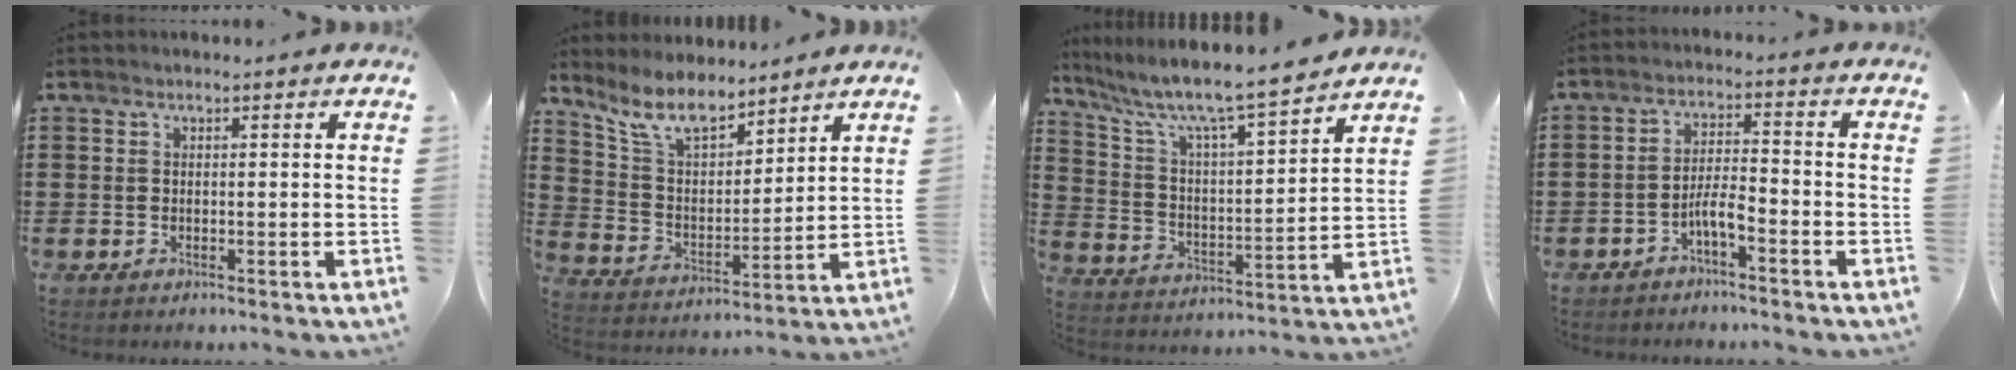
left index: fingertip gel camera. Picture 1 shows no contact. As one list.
[{"total": 9.4, "force": [7.9, 2.7, 4.2], "torque": [-0.113, -0.026, 0.147]}, {"total": 7.2, "force": [6.2, 0.5, 3.7], "torque": [-0.100, -0.048, 0.097]}, {"total": 4.2, "force": [-2.6, 0.7, 3.2], "torque": [-0.065, 0.008, -0.052]}]